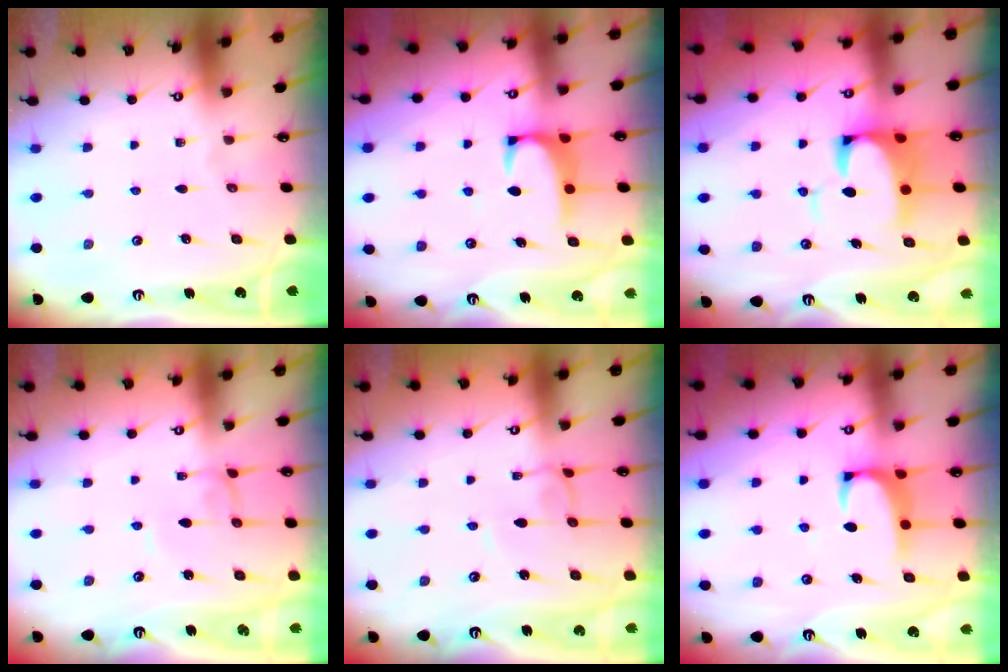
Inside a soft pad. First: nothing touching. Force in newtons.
{"total": 2.0, "press": 1.9, "slide": 0.7}
{"total": 5.0, "press": 4.9, "slide": 1.3}
{"total": 0.5, "press": 0.5, "slide": 0.2}
{"total": 2.6, "press": 2.6, "slide": 0.1}
{"total": 1.9, "press": 1.7, "slide": 0.8}